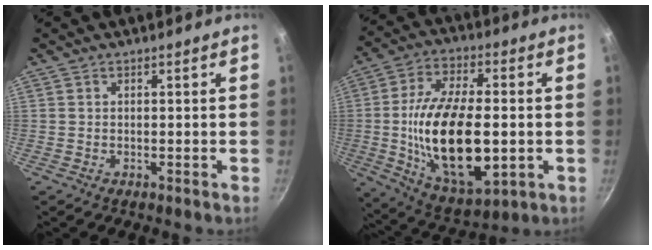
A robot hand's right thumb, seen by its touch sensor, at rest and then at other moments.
{"total": 23.0, "force": [-2.1, 11.3, 19.9], "torque": [-0.354, 0.006, -0.029]}